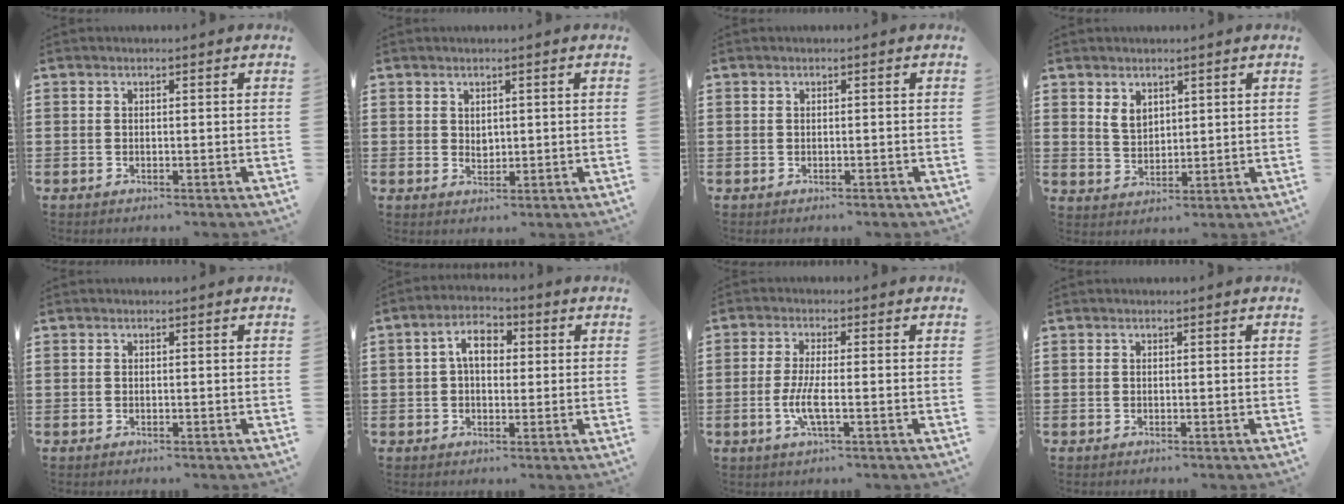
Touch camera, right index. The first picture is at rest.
{"total": 1.6, "force": [0.9, 1.2, 0.5], "torque": [-0.013, 0.006, 0.017]}
{"total": 0.0}
{"total": 3.1, "force": [2.0, 2.1, 1.2], "torque": [-0.031, 0.008, 0.037]}
{"total": 0.0}
{"total": 5.2, "force": [0.5, 3.2, 4.0], "torque": [-0.078, 0.010, 0.003]}
{"total": 4.7, "force": [-1.3, 0.7, 4.4], "torque": [-0.098, -0.010, -0.029]}
{"total": 0.0}